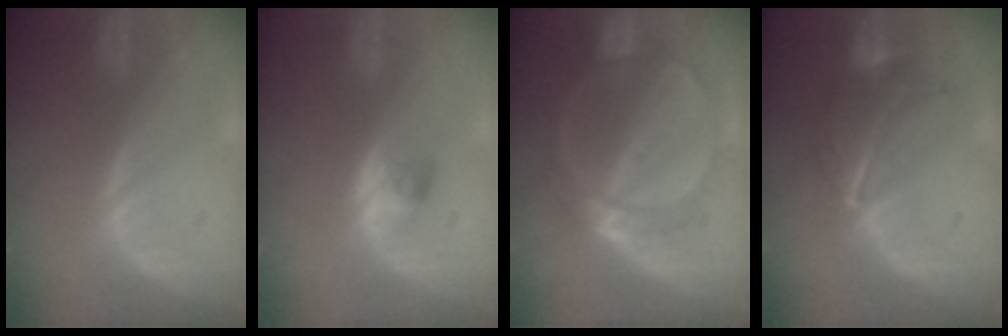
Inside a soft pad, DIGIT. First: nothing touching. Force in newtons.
{"total": 2.4, "press": 2.3, "slide": 0.8}
{"total": 7.1, "press": 6.3, "slide": 3.2}
{"total": 6.7, "press": 6.5, "slide": 1.5}